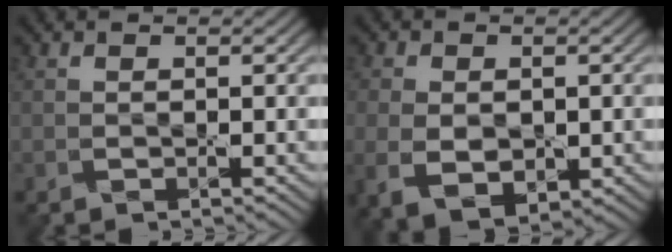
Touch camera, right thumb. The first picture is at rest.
{"total": 6.3, "force": [-1.3, 4.3, 4.4], "torque": [-0.102, -0.024, -0.012]}